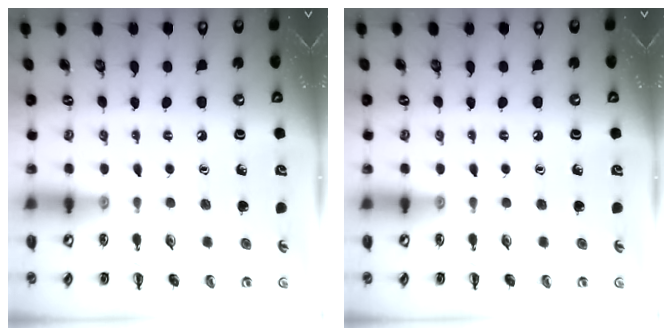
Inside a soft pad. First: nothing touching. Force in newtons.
{"total": 0.0}